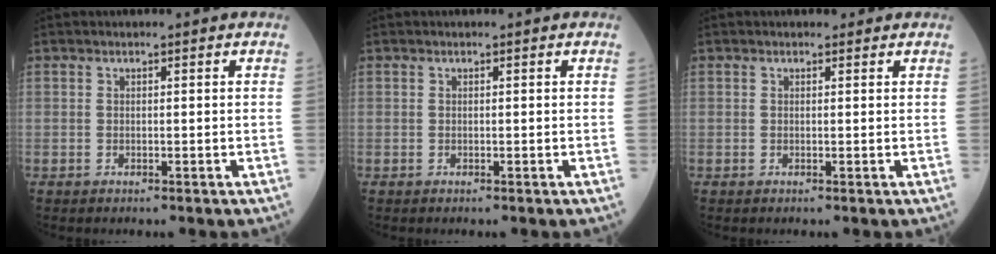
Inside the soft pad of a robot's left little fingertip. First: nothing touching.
{"total": 0.0}
{"total": 0.9, "force": [0.7, 0.5, 0.2], "torque": [-0.005, 0.000, 0.006]}